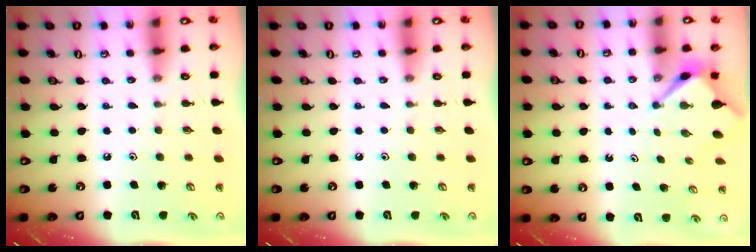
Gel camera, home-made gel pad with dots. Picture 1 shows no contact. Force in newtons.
{"total": 0.0}
{"total": 2.9, "press": 2.9, "slide": 0.2}